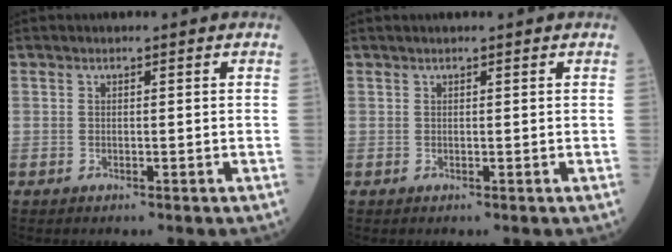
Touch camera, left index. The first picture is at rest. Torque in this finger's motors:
{"motor_torque": [-0.54, -1.24, -0.06, -0.02]}